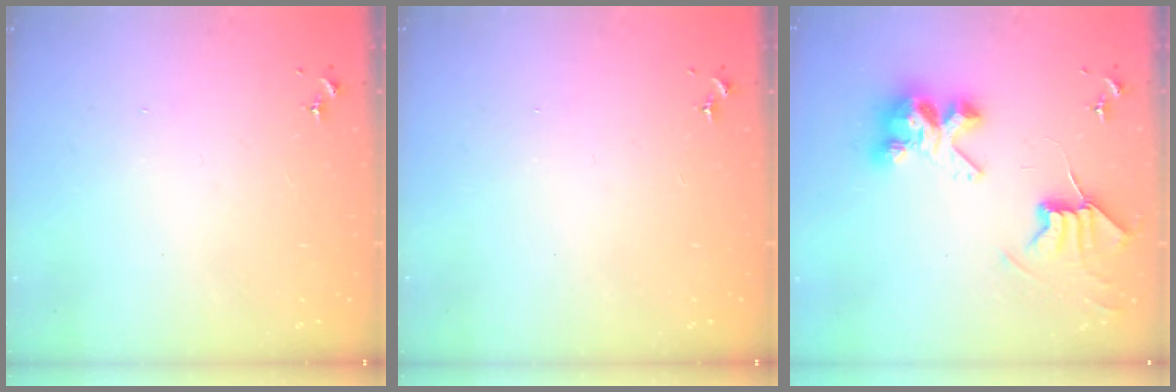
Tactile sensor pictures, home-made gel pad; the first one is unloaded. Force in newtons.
{"total": 0.0}
{"total": 10.4, "press": 10.3, "slide": 0.7}